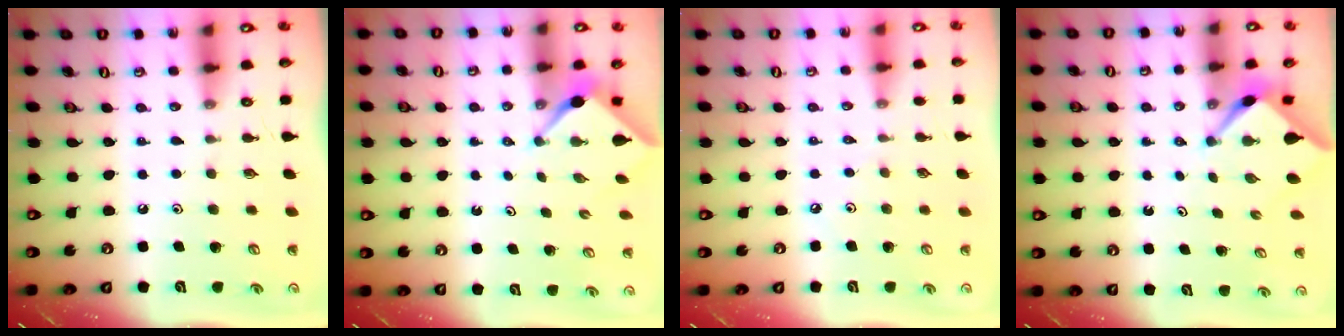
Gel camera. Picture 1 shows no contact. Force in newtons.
{"total": 2.5, "press": 2.5, "slide": 0.3}
{"total": 2.4, "press": 2.3, "slide": 0.5}
{"total": 2.6, "press": 2.5, "slide": 0.4}